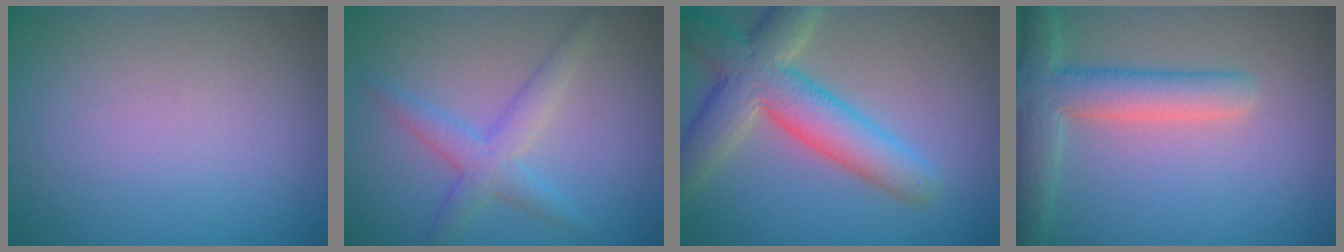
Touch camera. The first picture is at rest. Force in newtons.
{"total": 2.9, "press": 2.9, "slide": 0.1}
{"total": 7.2, "press": 7.2, "slide": 0.7}
{"total": 4.6, "press": 4.6, "slide": 0.4}